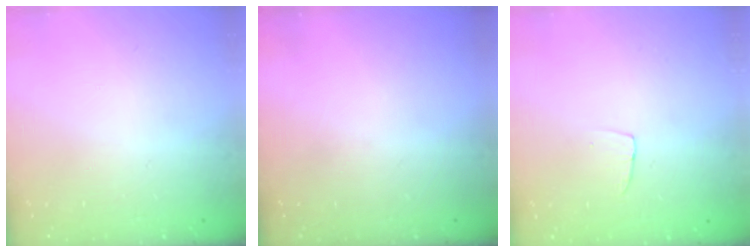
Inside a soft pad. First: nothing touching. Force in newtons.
{"total": 0.0}
{"total": 2.9, "press": 2.9, "slide": 0.1}